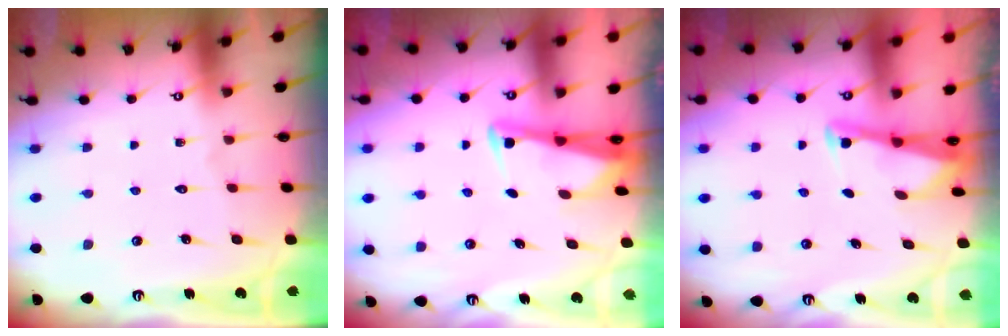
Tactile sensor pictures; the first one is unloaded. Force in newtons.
{"total": 2.9, "press": 2.9, "slide": 0.2}
{"total": 2.6, "press": 2.6, "slide": 0.1}